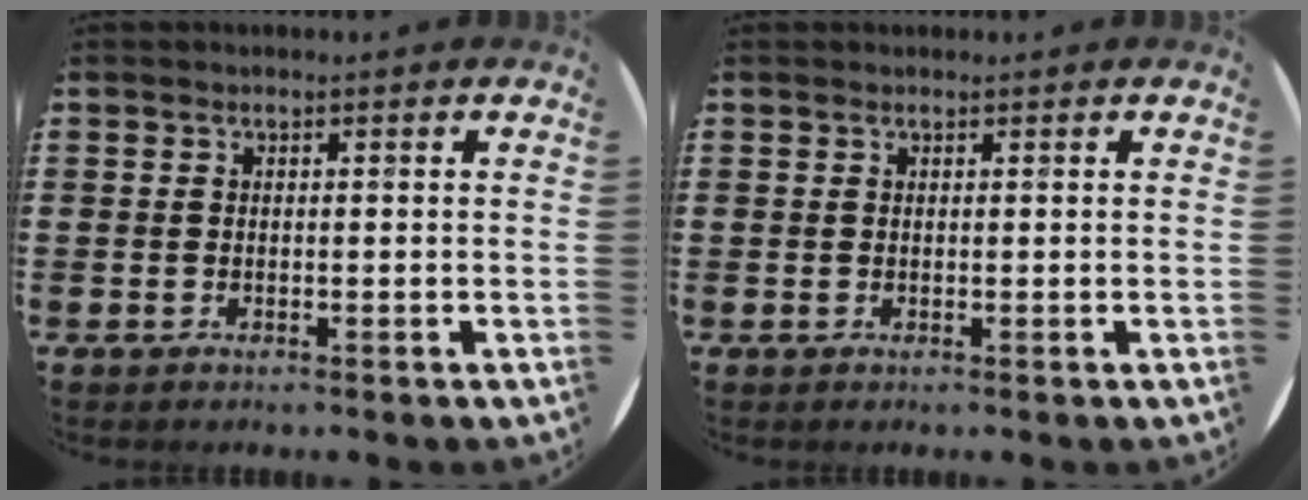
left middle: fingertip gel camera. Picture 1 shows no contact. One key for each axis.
{"total": 0.0}